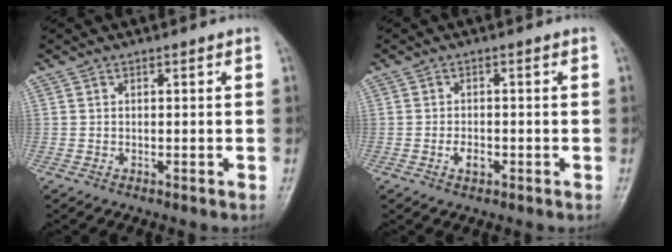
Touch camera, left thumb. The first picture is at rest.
{"total": 2.2, "force": [-0.8, 1.3, 1.6], "torque": [-0.025, 0.002, -0.015]}